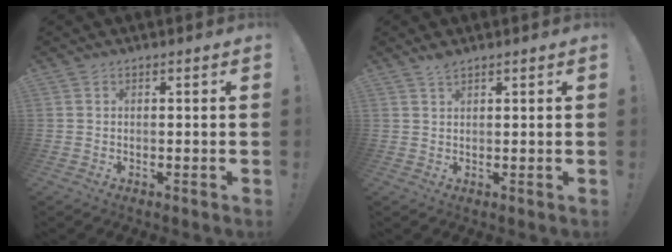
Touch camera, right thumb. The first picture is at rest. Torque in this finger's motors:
{"motor_torque": [-0.46, 0.54, 0.49, 0.22, -0.01]}